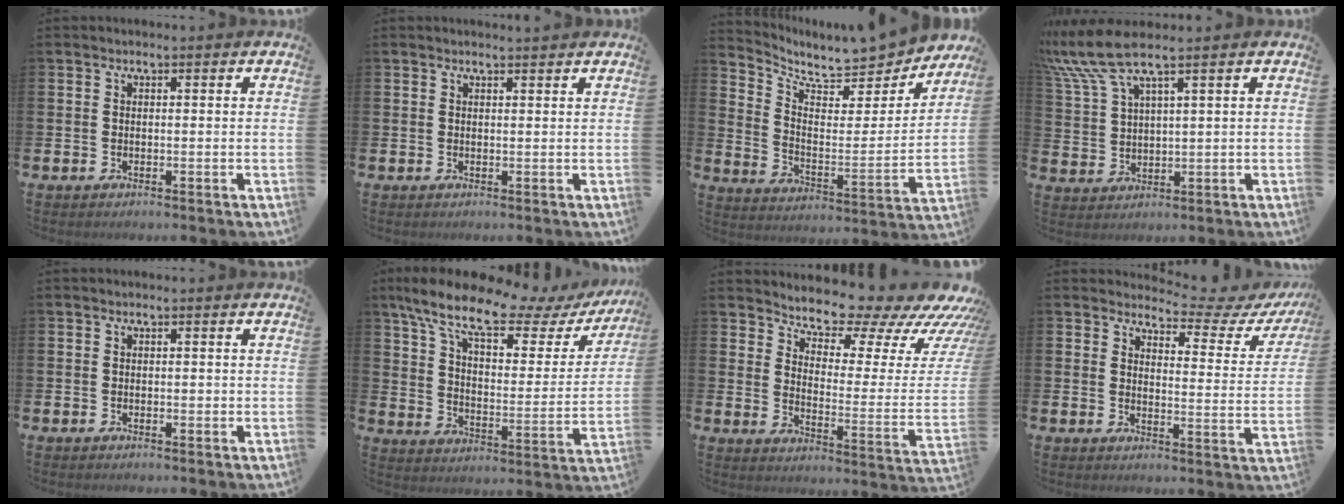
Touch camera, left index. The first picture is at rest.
{"total": 0.9, "force": [0.8, -0.2, 0.1], "torque": [0.011, -0.007, 0.014]}
{"total": 8.0, "force": [7.6, 1.9, 1.4], "torque": [-0.053, -0.064, 0.129]}
{"total": 7.7, "force": [6.0, 1.0, 4.7], "torque": [-0.114, -0.013, 0.108]}
{"total": 0.5, "force": [-0.1, 0.3, 0.4], "torque": [-0.004, 0.000, -0.004]}
{"total": 12.0, "force": [9.4, 3.6, 6.6], "torque": [-0.150, -0.052, 0.157]}
{"total": 9.3, "force": [9.0, 2.0, 1.6], "torque": [-0.036, -0.092, 0.142]}
{"total": 3.9, "force": [3.6, 1.2, 1.0], "torque": [-0.028, -0.035, 0.054]}